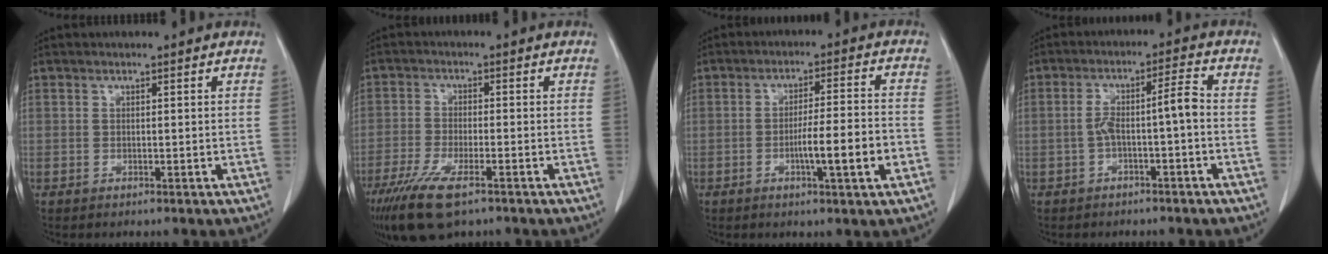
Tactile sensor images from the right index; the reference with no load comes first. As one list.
[{"total": 9.7, "force": [-6.4, 2.4, 6.9], "torque": [-0.131, -0.023, -0.107]}, {"total": 8.4, "force": [-2.7, 0.0, 7.9], "torque": [-0.124, 0.000, -0.043]}, {"total": 5.3, "force": [-1.3, 0.3, 5.2], "torque": [-0.098, 0.027, -0.017]}]